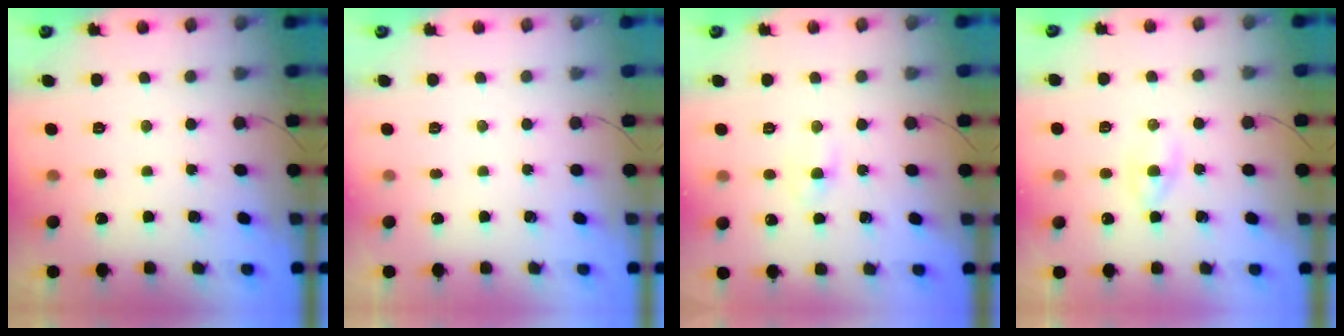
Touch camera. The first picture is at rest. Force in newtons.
{"total": 0.0}
{"total": 2.3, "press": 2.1, "slide": 0.8}
{"total": 2.7, "press": 2.4, "slide": 1.1}